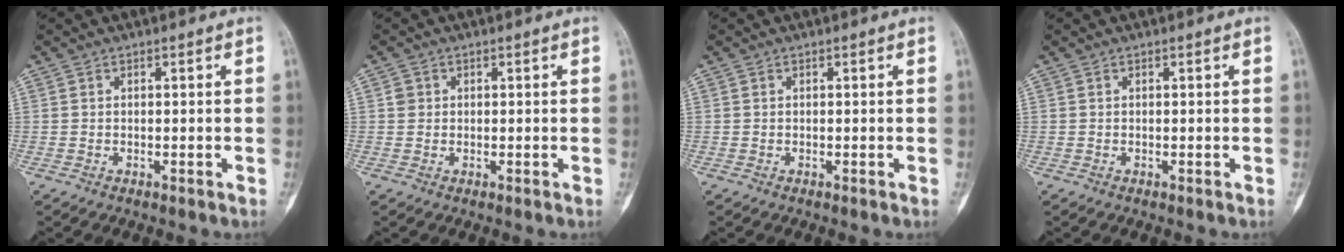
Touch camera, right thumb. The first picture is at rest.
{"total": 1.4, "force": [0.2, 1.3, 0.3], "torque": [0.001, 0.002, 0.003]}
{"total": 0.0}
{"total": 0.0}